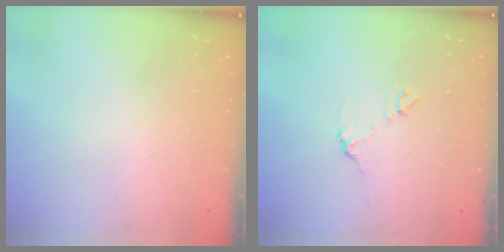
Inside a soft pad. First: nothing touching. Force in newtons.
{"total": 5.5, "press": 5.5, "slide": 0.3}